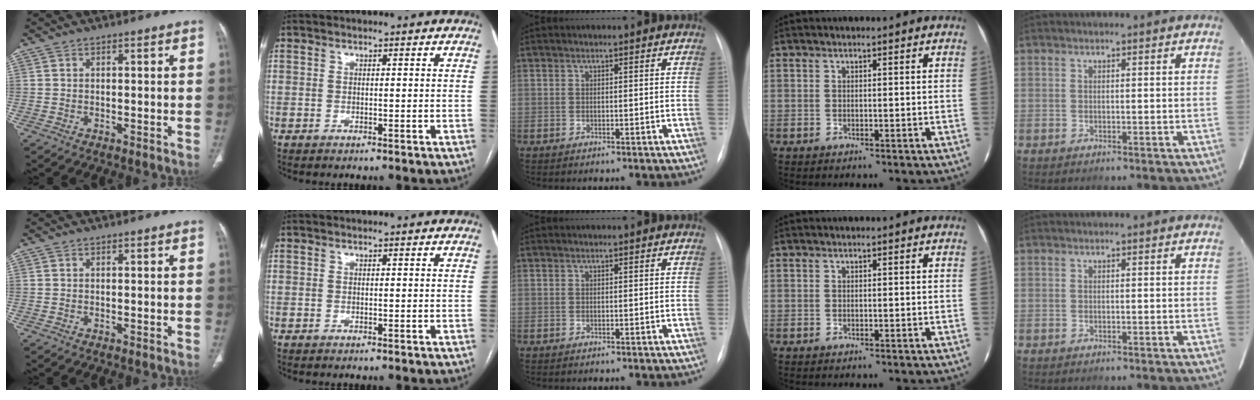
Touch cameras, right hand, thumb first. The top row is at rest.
{}